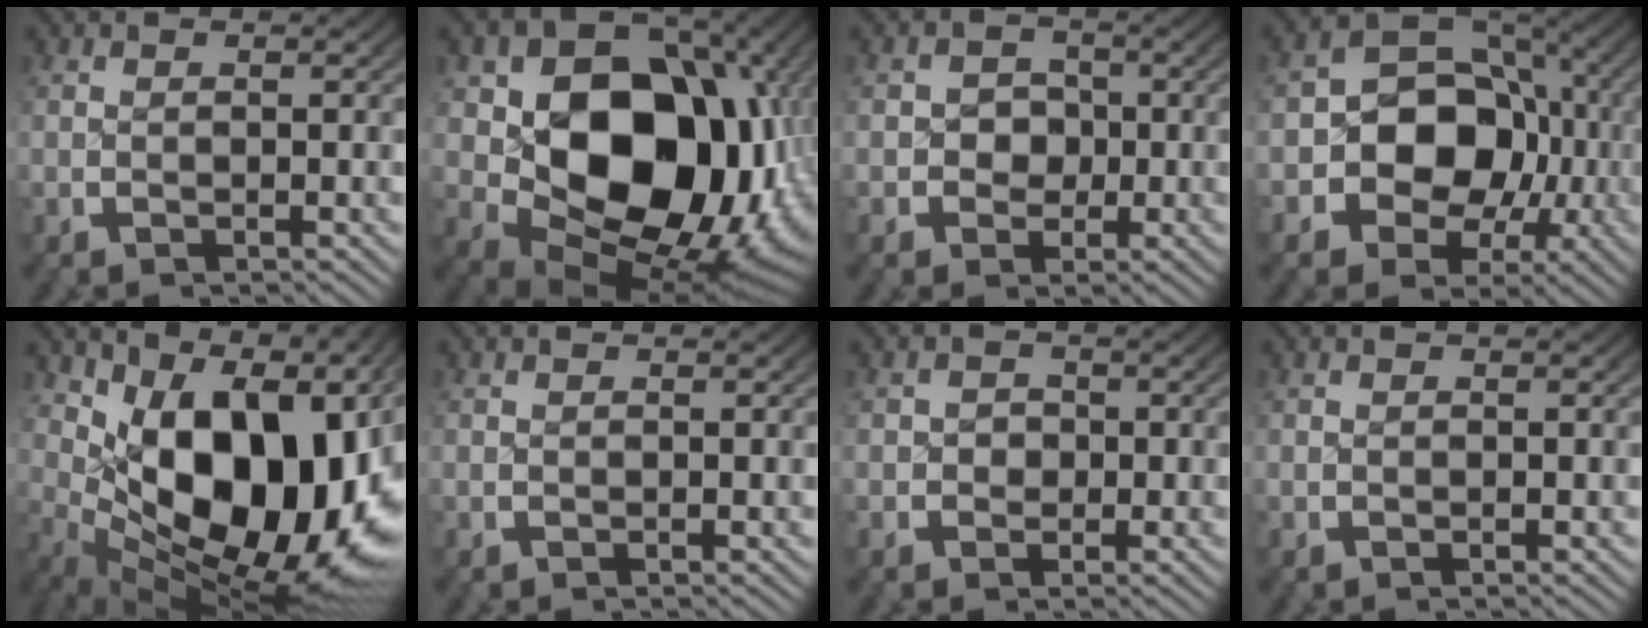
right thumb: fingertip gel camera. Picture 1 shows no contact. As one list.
[{"total": 25.7, "force": [-2.1, 17.2, 19.0], "torque": [-0.334, -0.066, -0.010]}, {"total": 3.9, "force": [-0.7, 3.4, 1.8], "torque": [-0.033, -0.011, -0.011]}, {"total": 13.4, "force": [-2.3, 10.3, 8.3], "torque": [-0.176, -0.044, -0.031]}, {"total": 23.7, "force": [-1.7, 13.9, 19.1], "torque": [-0.318, -0.054, 0.009]}, {"total": 0.0}, {"total": 1.6, "force": [-0.6, 1.4, 0.6], "torque": [-0.009, -0.002, -0.014]}, {"total": 0.0}]